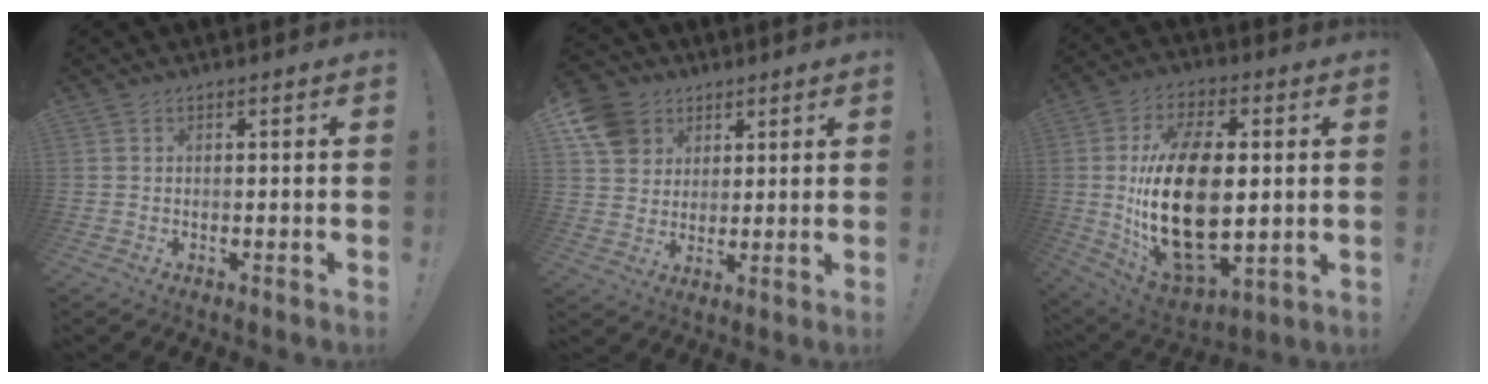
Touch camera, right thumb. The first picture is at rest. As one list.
[{"total": 11.1, "force": [4.9, 9.3, 3.6], "torque": [-0.052, -0.027, 0.101]}, {"total": 25.5, "force": [0.9, 14.0, 21.3], "torque": [-0.418, -0.012, 0.021]}]